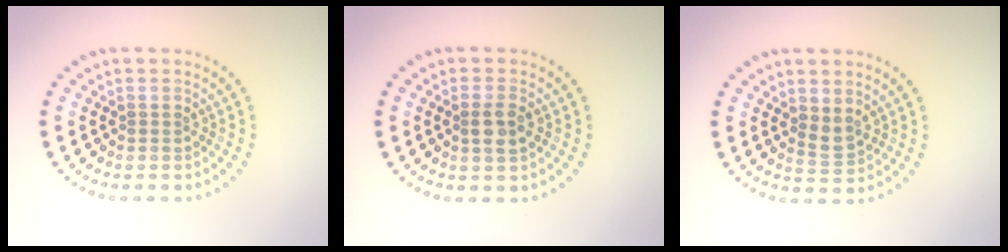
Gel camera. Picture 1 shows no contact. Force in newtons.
{"total": 2.0, "press": 1.9, "slide": 0.6}
{"total": 1.6, "press": 1.4, "slide": 0.9}